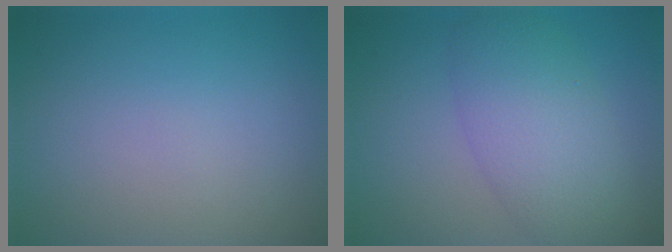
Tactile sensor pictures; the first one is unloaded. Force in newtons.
{"total": 6.1, "press": 6.1, "slide": 0.2}